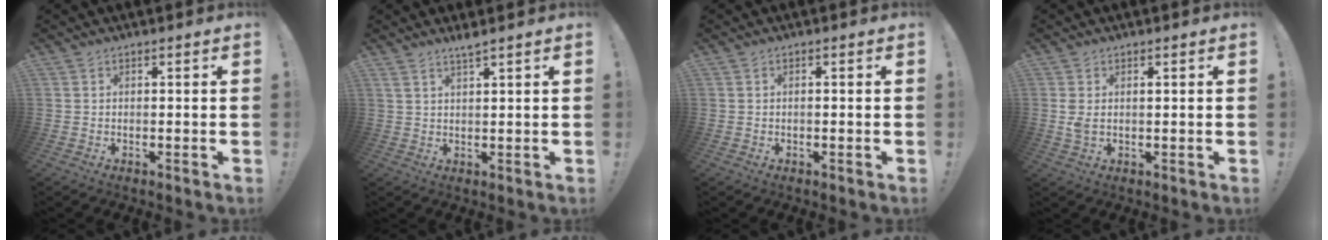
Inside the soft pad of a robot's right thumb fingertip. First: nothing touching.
{"total": 2.8, "force": [2.2, -0.5, 1.6], "torque": [-0.043, -0.008, 0.040]}
{"total": 0.8, "force": [-0.4, -0.2, 0.6], "torque": [-0.017, 0.001, -0.007]}
{"total": 2.4, "force": [0.7, 1.3, 1.9], "torque": [-0.038, 0.002, 0.012]}